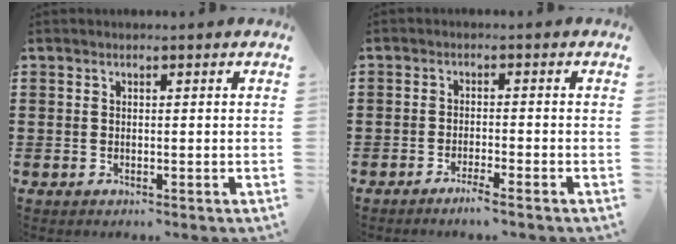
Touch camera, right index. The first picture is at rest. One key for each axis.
{"total": 2.8, "fx": -2.3, "fy": -0.3, "fz": 1.6, "tx": -0.033, "ty": -0.001, "tz": -0.045}